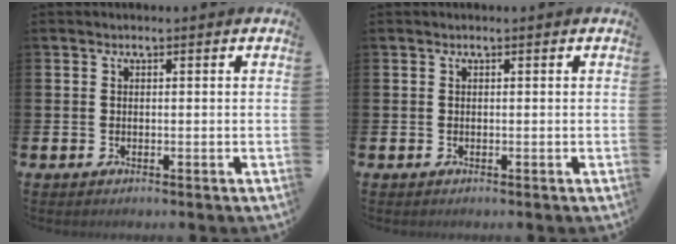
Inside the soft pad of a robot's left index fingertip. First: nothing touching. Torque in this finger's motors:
{"motor_torque": [-0.18, 0.18, 0.00, 0.00]}